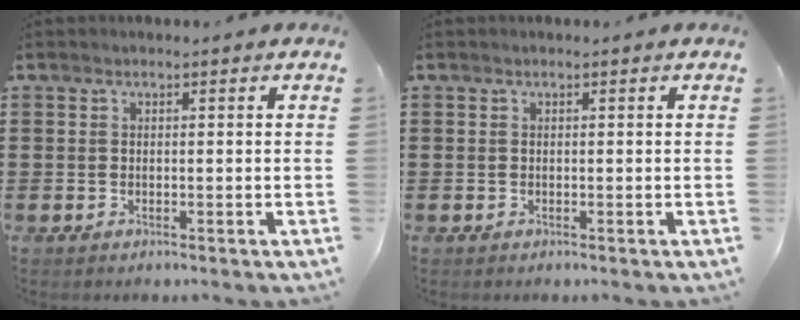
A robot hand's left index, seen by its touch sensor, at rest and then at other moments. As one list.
[{"total": 0.0}]